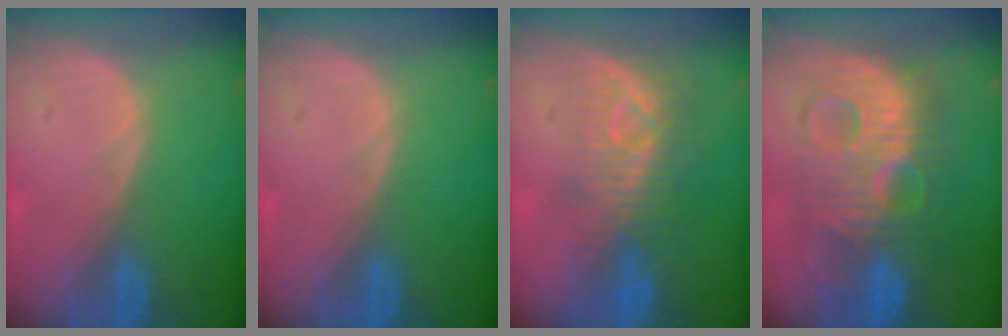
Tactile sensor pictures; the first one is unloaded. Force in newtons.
{"total": 0.0}
{"total": 8.2, "press": 7.5, "slide": 3.4}
{"total": 11.4, "press": 11.4, "slide": 0.7}